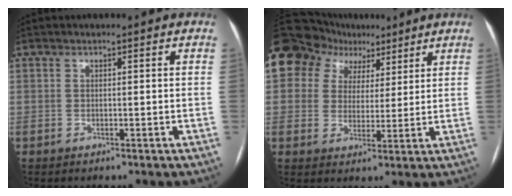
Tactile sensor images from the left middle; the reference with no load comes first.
{"total": 20.6, "force": [11.1, 15.4, 8.0], "torque": [-0.222, 0.090, 0.199]}